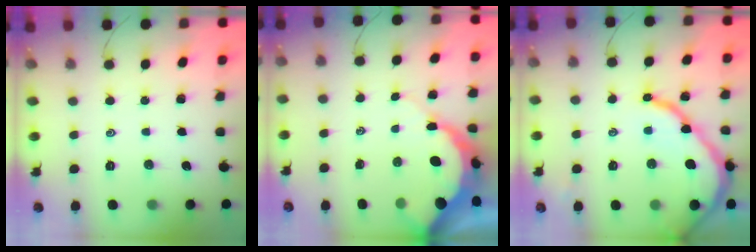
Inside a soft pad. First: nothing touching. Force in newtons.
{"total": 9.4, "press": 9.4, "slide": 1.0}
{"total": 12.5, "press": 12.5, "slide": 1.4}